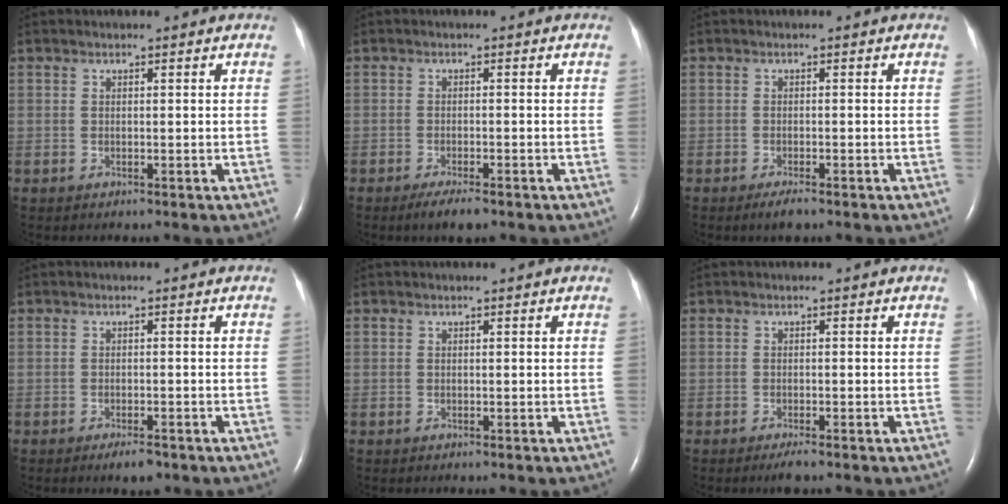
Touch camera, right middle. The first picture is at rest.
{"total": 3.3, "force": [-2.4, 0.6, 2.2], "torque": [-0.041, -0.005, -0.038]}
{"total": 1.9, "force": [-1.4, 0.3, 1.3], "torque": [-0.030, -0.005, -0.024]}
{"total": 2.3, "force": [-1.6, 0.6, 1.5], "torque": [-0.024, -0.002, -0.022]}
{"total": 0.0}
{"total": 1.6, "force": [-1.2, 0.1, 1.1], "torque": [-0.023, -0.005, -0.020]}